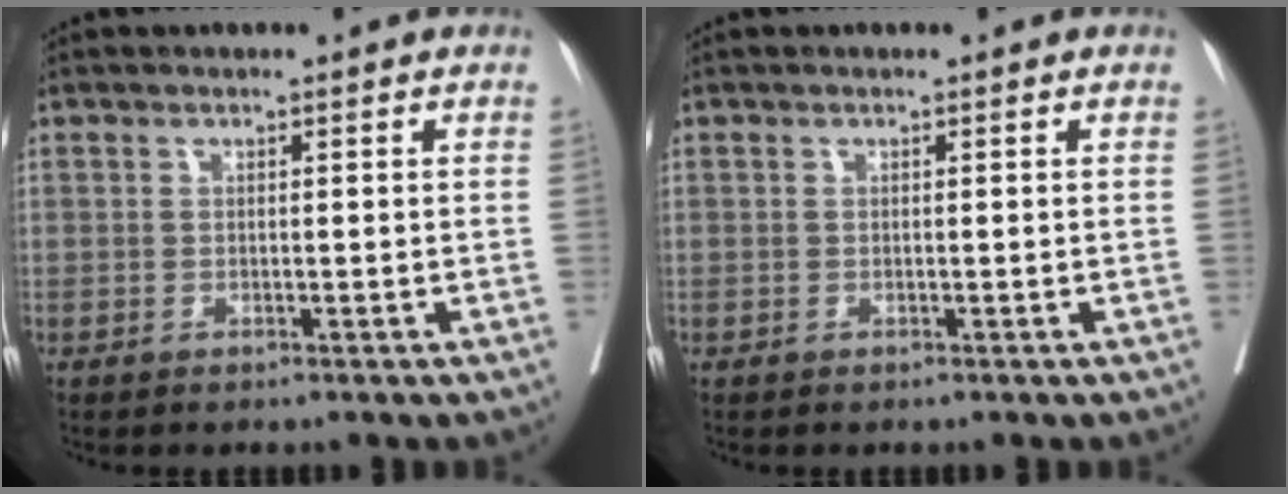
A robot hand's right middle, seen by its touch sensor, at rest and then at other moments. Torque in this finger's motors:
{"motor_torque": [-0.05, -0.11, -0.03, 0.00]}